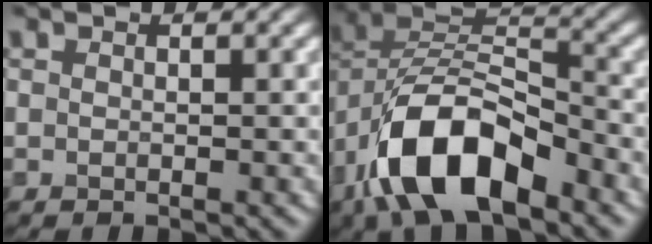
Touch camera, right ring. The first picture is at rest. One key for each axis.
{"total": 9.6, "fx": -6.1, "fy": 4.1, "fz": 6.2, "tx": -0.147, "ty": 0.008, "tz": -0.092}